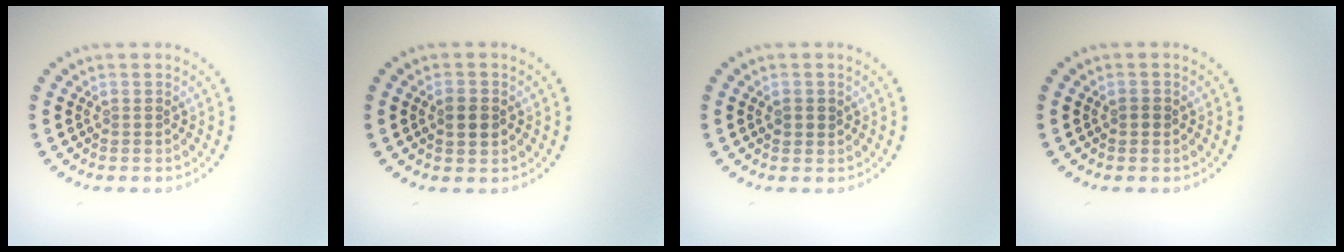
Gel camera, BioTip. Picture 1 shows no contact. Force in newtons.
{"total": 1.8, "press": 1.8, "slide": 0.1}
{"total": 1.2, "press": 1.1, "slide": 0.4}
{"total": 0.7, "press": 0.7, "slide": 0.1}